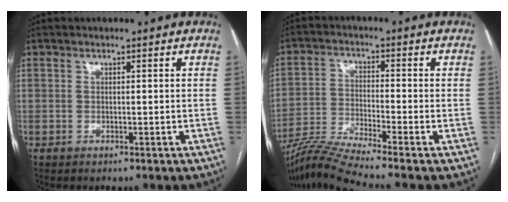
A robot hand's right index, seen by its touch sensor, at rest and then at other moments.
{"total": 9.7, "force": [-8.5, -2.3, 4.0], "torque": [-0.074, -0.021, -0.157]}